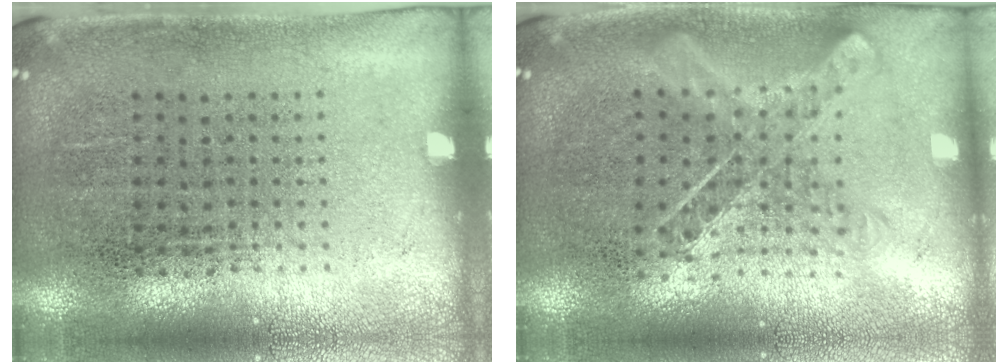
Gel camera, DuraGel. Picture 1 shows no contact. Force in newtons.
{"total": 1.0, "press": 1.0, "slide": 0.1}